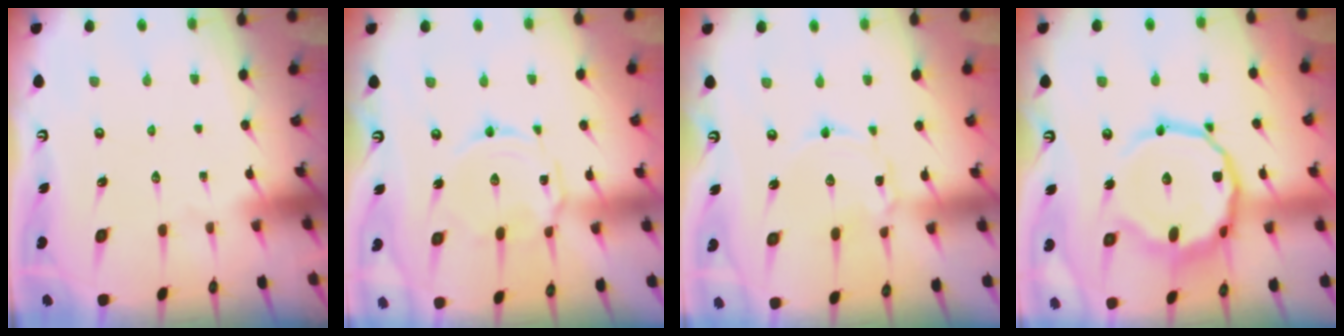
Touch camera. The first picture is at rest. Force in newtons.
{"total": 5.5, "press": 5.5, "slide": 0.4}
{"total": 2.2, "press": 2.2, "slide": 0.2}
{"total": 14.8, "press": 14.6, "slide": 1.9}